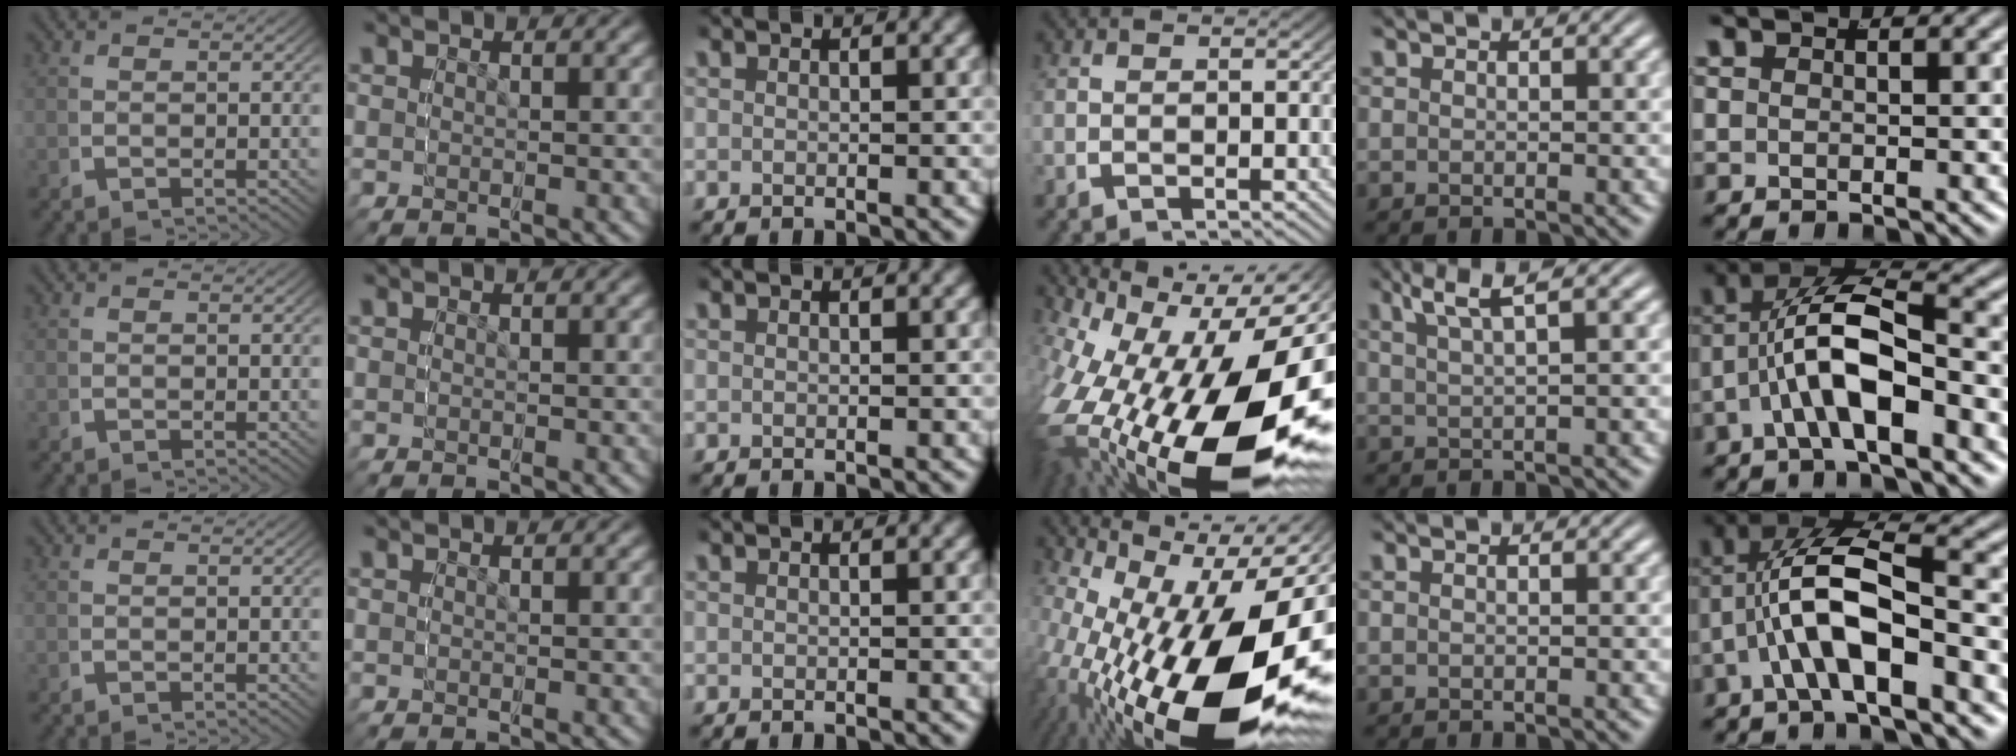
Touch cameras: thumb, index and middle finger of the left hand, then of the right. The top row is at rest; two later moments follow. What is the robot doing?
{"motion": "grasp_and_lifting", "object": "button"}